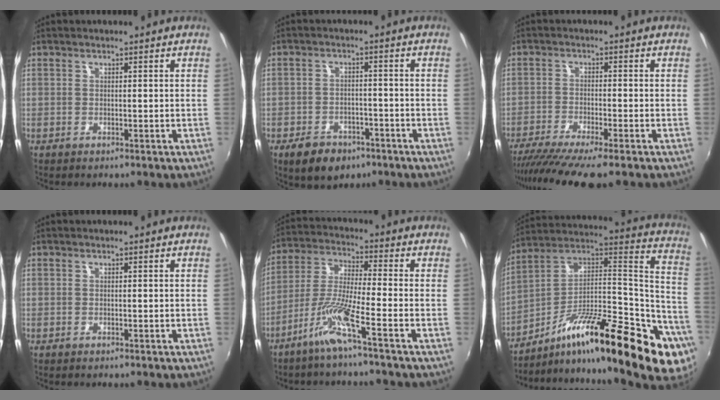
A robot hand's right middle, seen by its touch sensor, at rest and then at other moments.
{"total": 7.5, "force": [-4.6, 4.7, 3.6], "torque": [-0.089, -0.001, -0.061]}
{"total": 9.3, "force": [-7.5, -0.3, 5.5], "torque": [-0.117, -0.038, -0.126]}
{"total": 0.0}
{"total": 8.3, "force": [-4.9, -0.4, 6.7], "torque": [-0.148, -0.002, -0.097]}
{"total": 32.4, "force": [-16.3, 8.7, 26.6], "torque": [-0.355, 0.010, -0.257]}